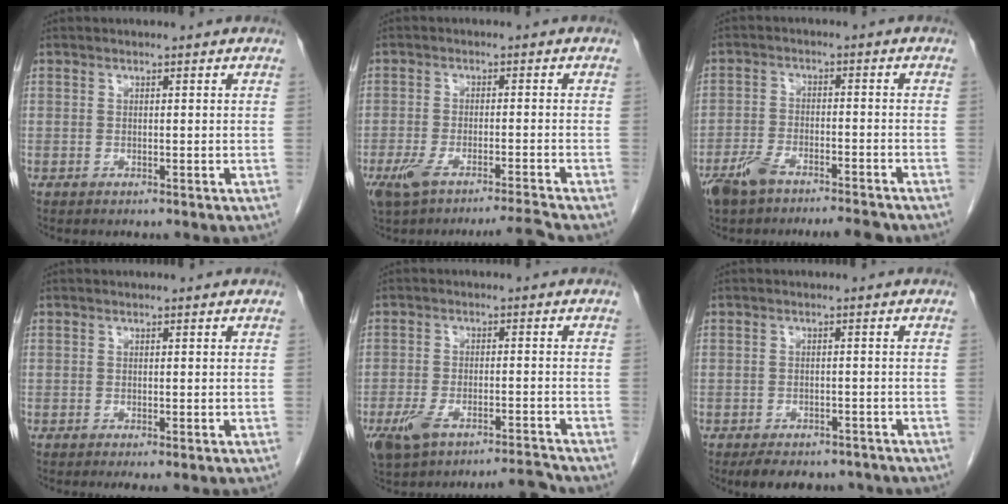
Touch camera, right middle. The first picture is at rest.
{"total": 6.8, "force": [-5.5, -0.8, 3.9], "torque": [-0.071, -0.010, -0.095]}
{"total": 8.9, "force": [-7.2, 2.2, 4.8], "torque": [-0.088, -0.004, -0.122]}
{"total": 3.4, "force": [-2.5, 0.7, 2.3], "torque": [-0.029, -0.008, -0.034]}
{"total": 6.7, "force": [-5.4, 1.1, 3.8], "torque": [-0.075, 0.002, -0.092]}
{"total": 8.5, "force": [-6.8, 4.0, 3.1], "torque": [-0.036, 0.003, -0.088]}